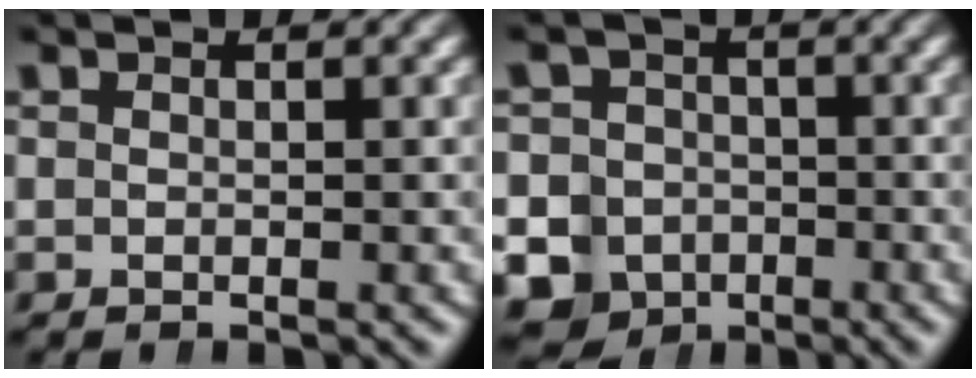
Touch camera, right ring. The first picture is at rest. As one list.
[{"total": 13.9, "force": [-5.1, 12.4, 3.5], "torque": [-0.074, -0.060, -0.083]}]